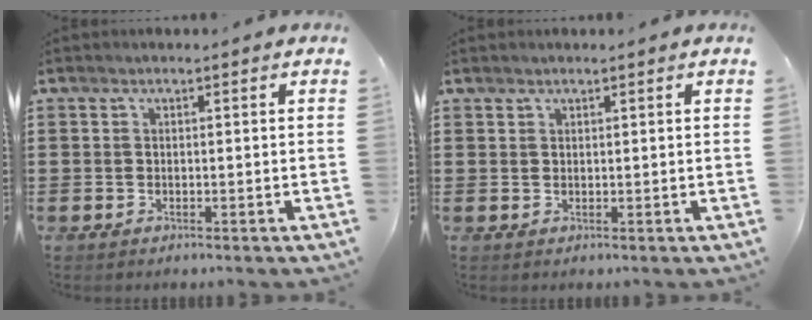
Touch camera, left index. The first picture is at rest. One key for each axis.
{"total": 0.8, "fx": 0.8, "fy": 0.2, "fz": 0.1, "tx": -0.003, "ty": 0.001, "tz": 0.016}